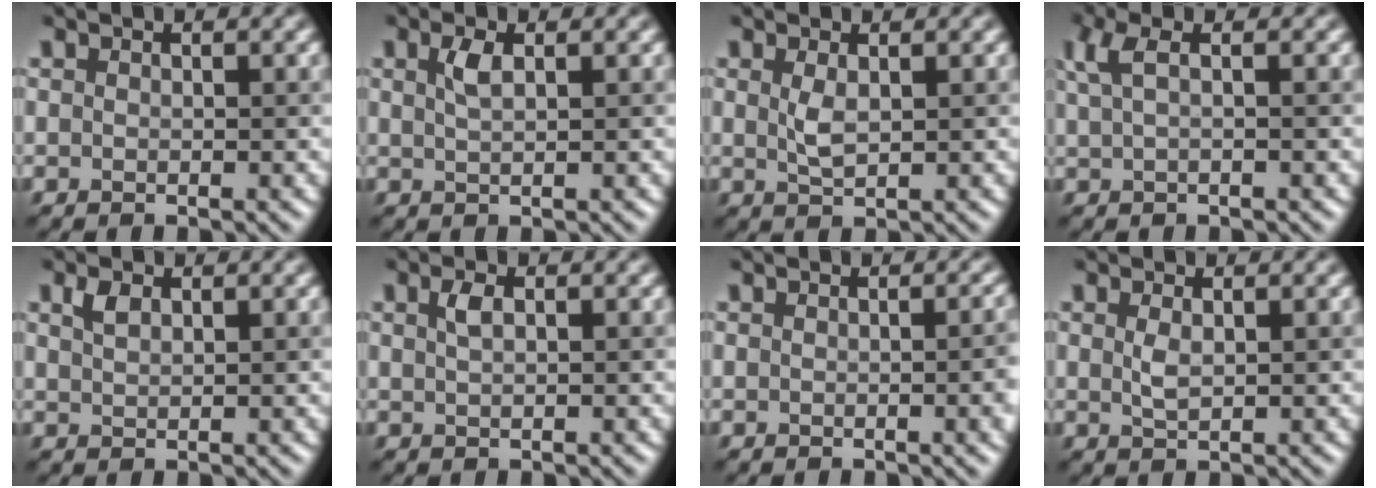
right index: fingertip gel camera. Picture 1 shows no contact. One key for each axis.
{"total": 1.7, "fx": 0.8, "fy": 0.5, "fz": 1.5, "tx": -0.031, "ty": 0.004, "tz": 0.014}
{"total": 1.7, "fx": 0.5, "fy": 0.6, "fz": 1.5, "tx": -0.037, "ty": 0.000, "tz": 0.013}
{"total": 2.7, "fx": 1.0, "fy": 0.8, "fz": 2.4, "tx": -0.045, "ty": 0.007, "tz": 0.015}
{"total": 1.5, "fx": 0.9, "fy": 0.7, "fz": 0.9, "tx": -0.022, "ty": 0.004, "tz": 0.021}
{"total": 1.3, "fx": 0.6, "fy": 0.5, "fz": 1.1, "tx": -0.022, "ty": 0.004, "tz": 0.011}
{"total": 3.6, "fx": -0.2, "fy": 1.1, "fz": 3.4, "tx": -0.026, "ty": 0.006, "tz": -0.004}
{"total": 1.3, "fx": 0.4, "fy": 0.5, "fz": 1.1, "tx": -0.029, "ty": -0.001, "tz": 0.011}